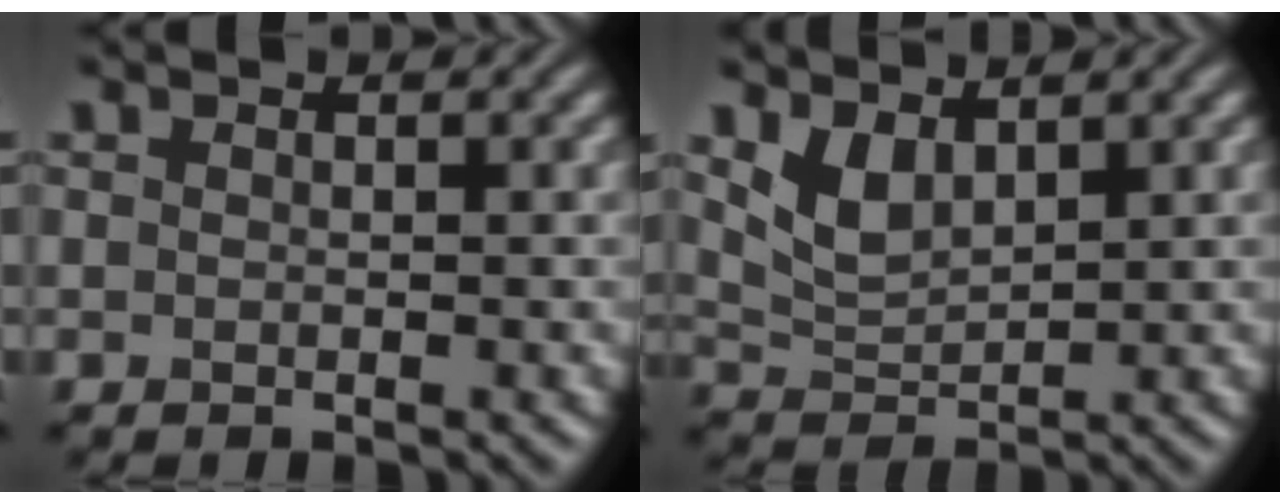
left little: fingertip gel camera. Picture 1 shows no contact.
{"total": 3.0, "force": [1.8, 1.5, 1.9], "torque": [-0.045, -0.008, 0.044]}